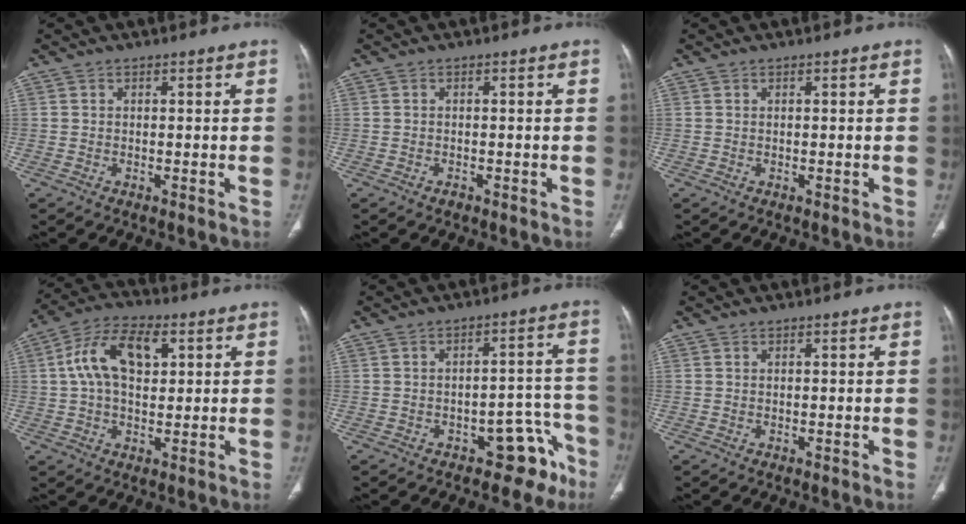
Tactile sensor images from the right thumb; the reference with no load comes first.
{"total": 0.8, "force": [-0.6, 0.4, 0.3], "torque": [-0.003, 0.003, -0.013]}
{"total": 0.0}
{"total": 12.0, "force": [3.0, 6.9, 9.4], "torque": [-0.166, 0.020, 0.047]}
{"total": 8.7, "force": [-5.6, 4.9, 4.4], "torque": [-0.009, 0.069, -0.071]}
{"total": 0.0}